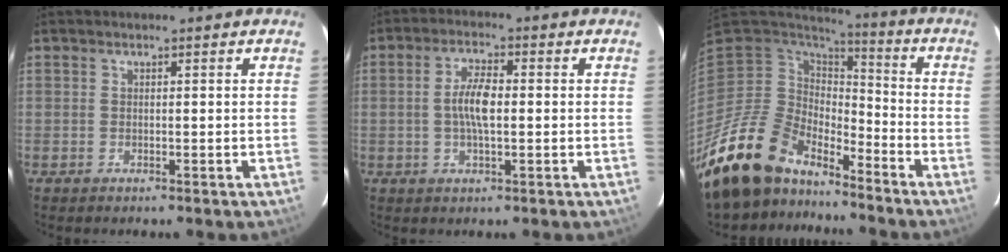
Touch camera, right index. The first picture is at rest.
{"total": 5.5, "force": [0.0, 2.2, 5.1], "torque": [-0.096, 0.008, 0.000]}
{"total": 18.0, "force": [-15.1, 7.4, 6.4], "torque": [-0.148, -0.015, -0.273]}